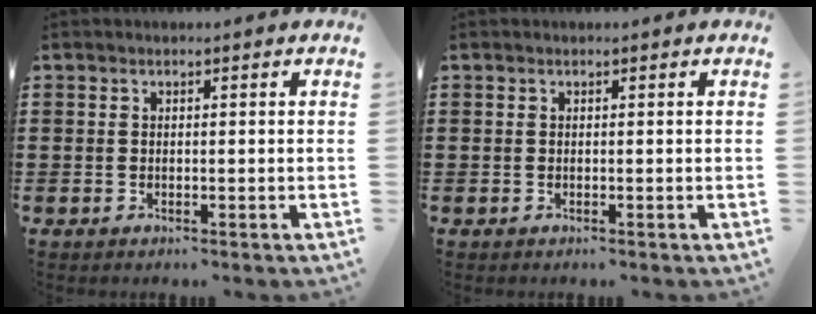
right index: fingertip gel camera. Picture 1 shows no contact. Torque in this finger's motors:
{"motor_torque": [1.28, 0.86, 0.04, 0.01]}